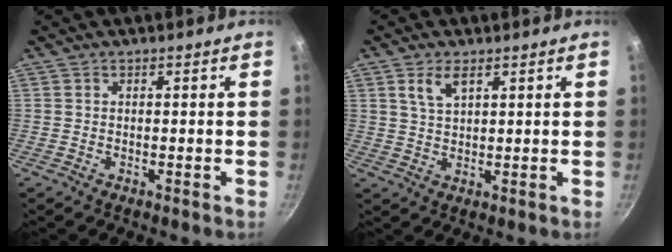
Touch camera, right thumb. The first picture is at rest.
{"total": 4.4, "force": [2.2, 2.1, 3.2], "torque": [-0.054, -0.007, 0.046]}